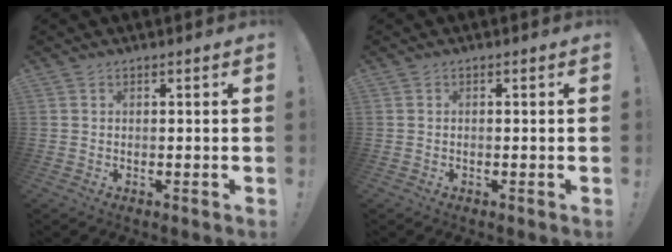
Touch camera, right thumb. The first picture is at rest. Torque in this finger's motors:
{"motor_torque": [0.20, 0.27, 0.27, -0.25, 0.00]}